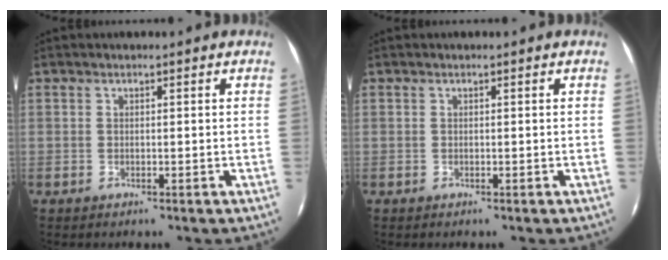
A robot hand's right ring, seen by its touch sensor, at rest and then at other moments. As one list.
[{"total": 0.0}]